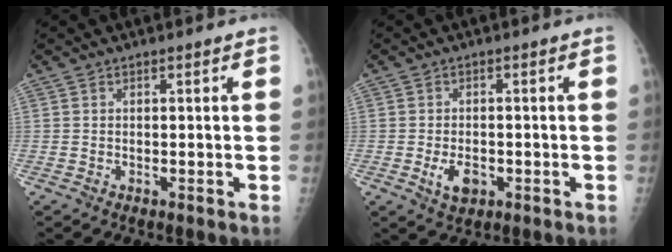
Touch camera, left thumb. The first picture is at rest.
{"total": 4.2, "force": [-1.4, 2.7, 3.0], "torque": [-0.046, -0.001, -0.017]}